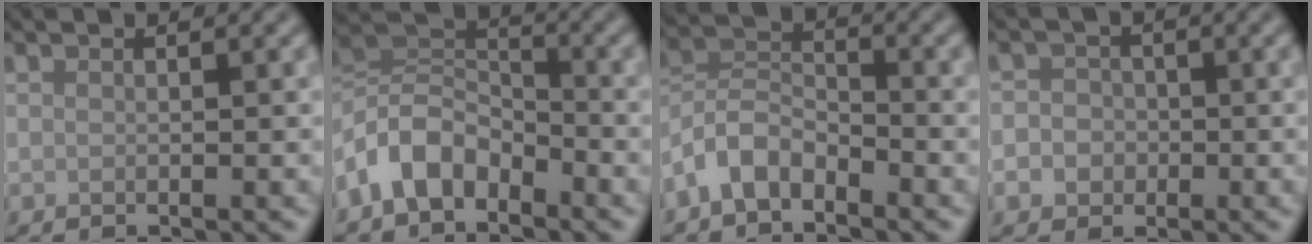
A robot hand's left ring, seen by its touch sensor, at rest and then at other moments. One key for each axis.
{"total": 5.6, "fx": -3.4, "fy": 3.4, "fz": 2.9, "tx": -0.050, "ty": 0.008, "tz": -0.081}
{"total": 3.9, "fx": -2.8, "fy": 2.0, "fz": 1.9, "tx": -0.035, "ty": 0.010, "tz": -0.067}
{"total": 3.3, "fx": -1.0, "fy": 3.1, "fz": 0.9, "tx": 0.011, "ty": 0.004, "tz": -0.038}